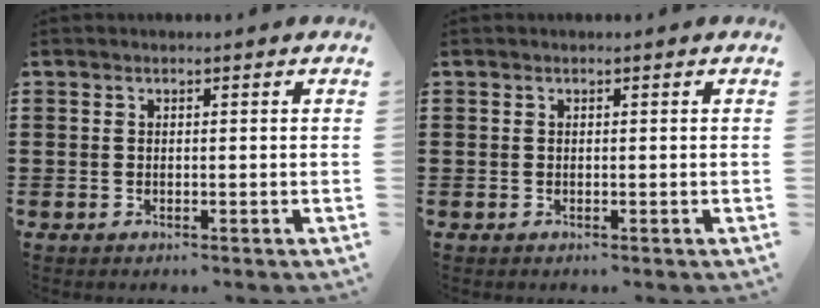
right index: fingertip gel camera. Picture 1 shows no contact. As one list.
[{"total": 0.0}]